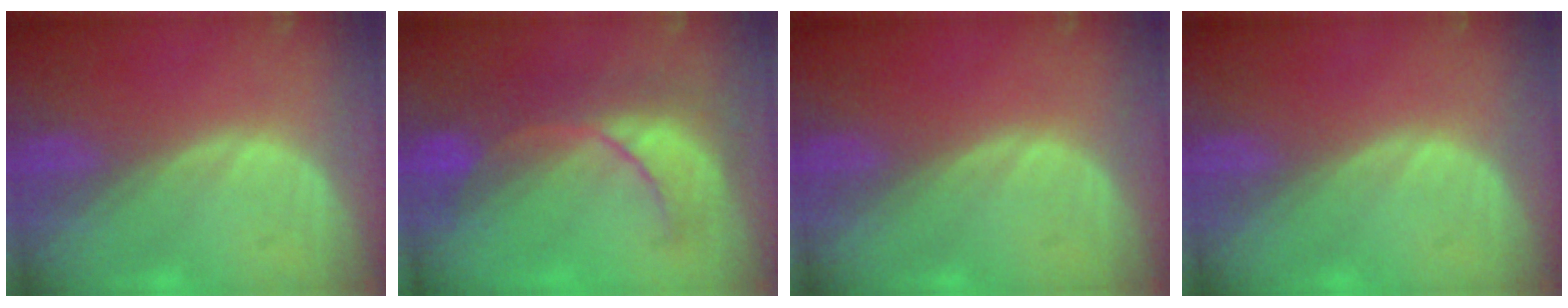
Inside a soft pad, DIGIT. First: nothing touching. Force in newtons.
{"total": 8.4, "press": 8.3, "slide": 1.3}
{"total": 0.0}
{"total": 0.0}